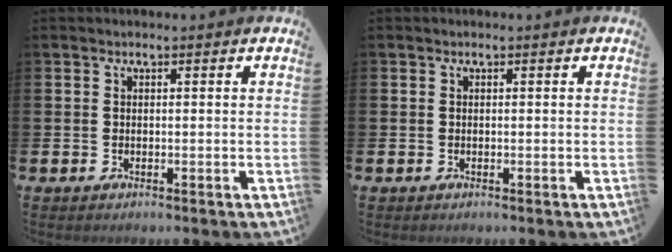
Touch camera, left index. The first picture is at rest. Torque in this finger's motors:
{"motor_torque": [0.00, 0.00, 0.00, 0.00]}